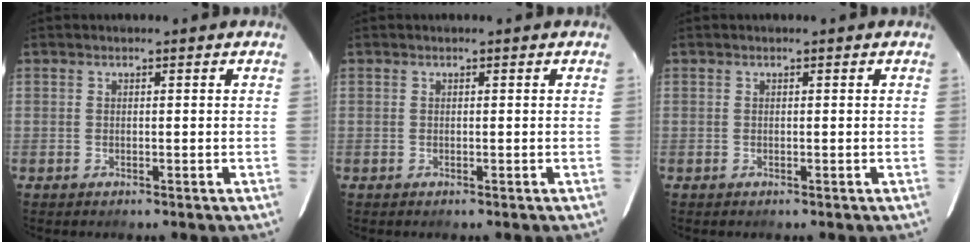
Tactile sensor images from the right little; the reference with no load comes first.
{"total": 0.0}
{"total": 0.0}